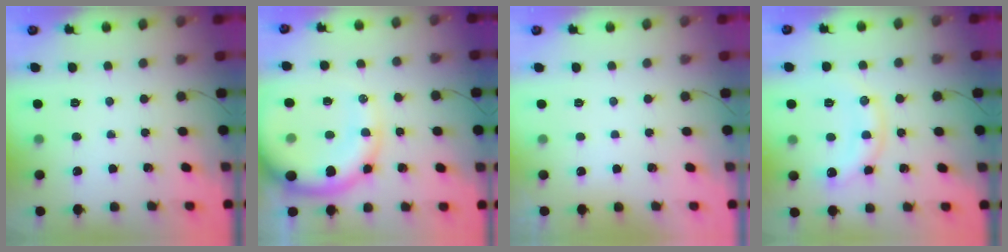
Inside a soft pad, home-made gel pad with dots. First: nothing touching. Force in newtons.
{"total": 16.3, "press": 16.0, "slide": 3.1}
{"total": 2.9, "press": 2.9, "slide": 0.1}
{"total": 10.3, "press": 10.3, "slide": 0.8}